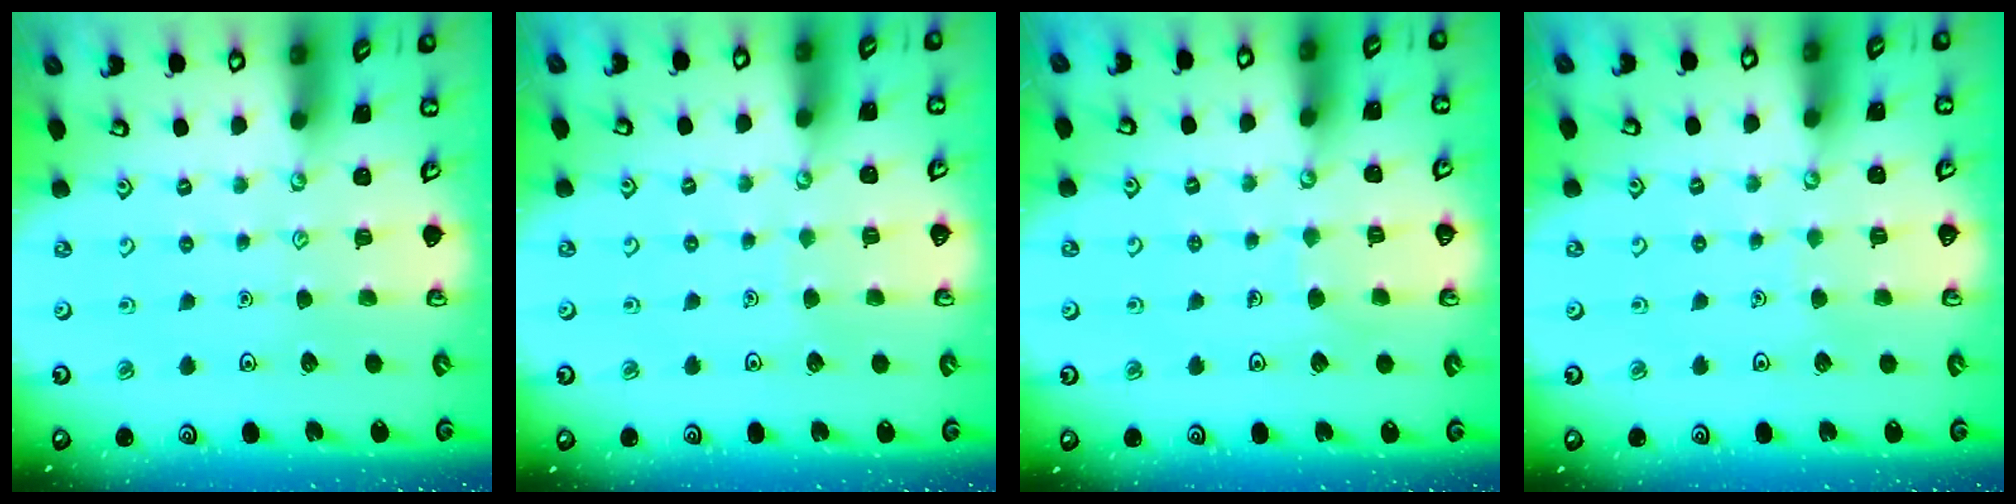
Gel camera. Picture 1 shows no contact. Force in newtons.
{"total": 1.5, "press": 1.5, "slide": 0.2}
{"total": 4.1, "press": 4.1, "slide": 0.2}
{"total": 1.4, "press": 1.4, "slide": 0.1}